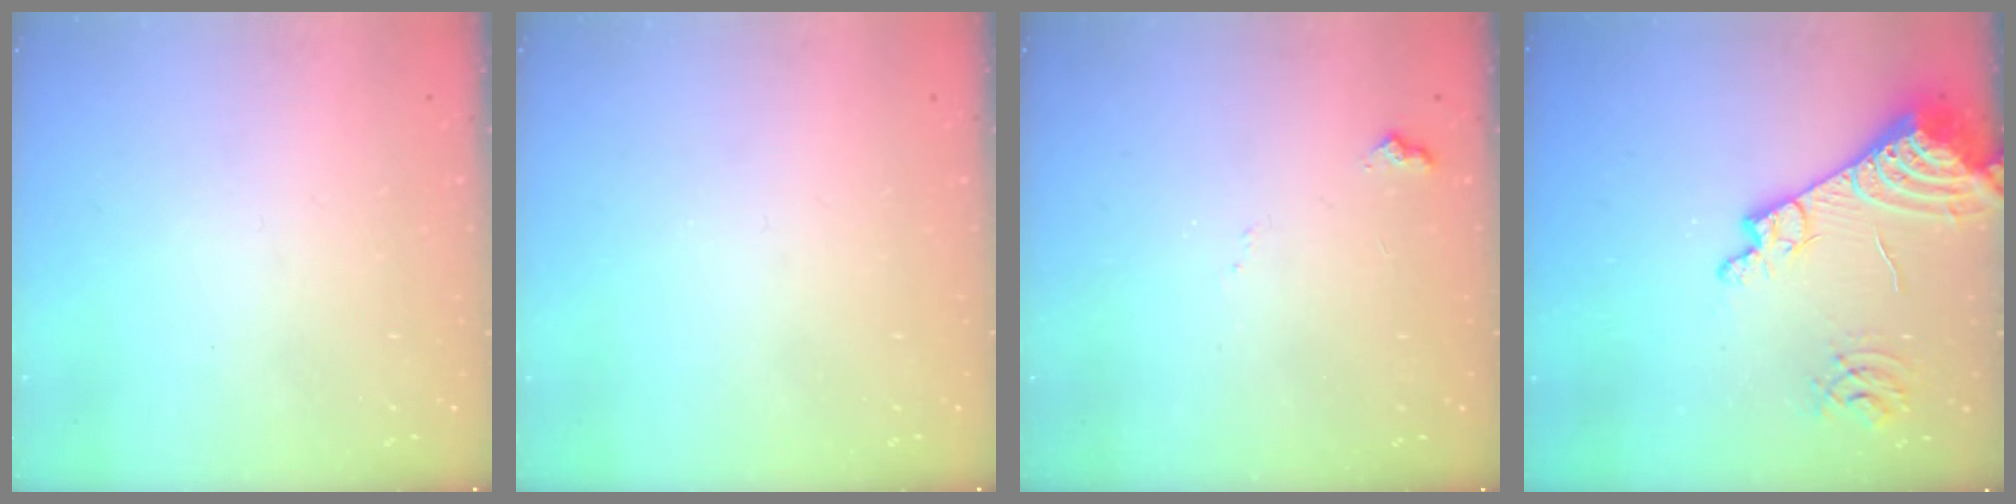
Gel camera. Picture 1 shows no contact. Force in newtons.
{"total": 0.0}
{"total": 6.4, "press": 6.4, "slide": 0.7}
{"total": 14.2, "press": 14.1, "slide": 1.9}